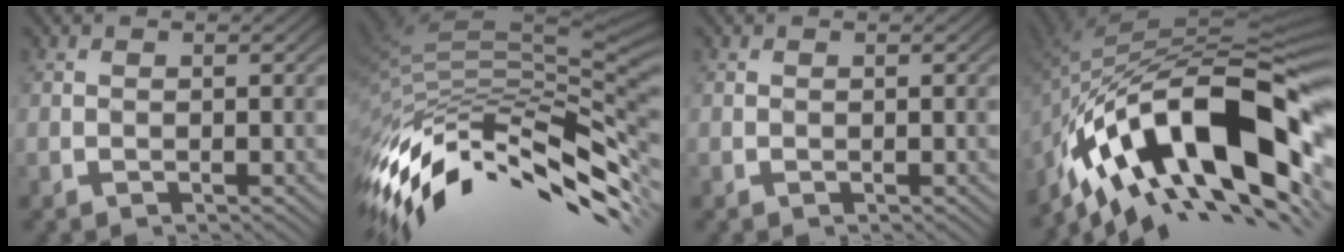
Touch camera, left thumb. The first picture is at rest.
{"total": 15.0, "force": [-4.9, 6.0, 12.8], "torque": [-0.277, -0.018, -0.077]}
{"total": 0.0}
{"total": 17.6, "force": [-7.3, 7.6, 14.1], "torque": [-0.249, -0.006, -0.131]}